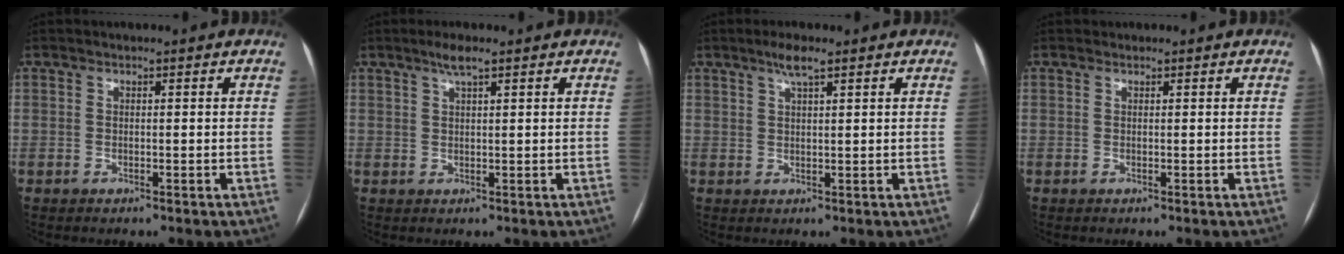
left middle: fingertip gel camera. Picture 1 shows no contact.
{"total": 2.5, "force": [1.7, 0.1, 1.8], "torque": [-0.042, 0.004, 0.033]}
{"total": 3.0, "force": [2.0, 0.2, 2.2], "torque": [-0.048, 0.004, 0.038]}
{"total": 0.0}